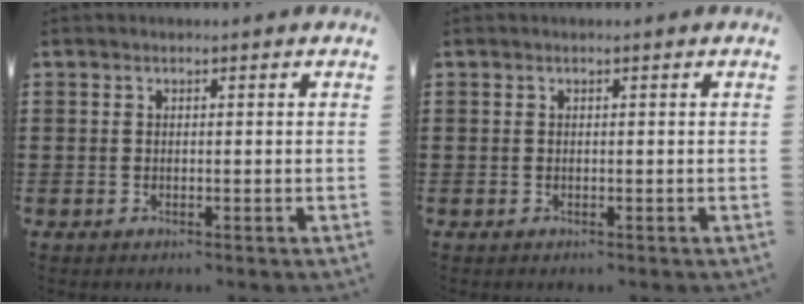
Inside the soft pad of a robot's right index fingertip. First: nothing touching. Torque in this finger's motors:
{"motor_torque": [0.00, 0.00, 0.00, 0.00]}